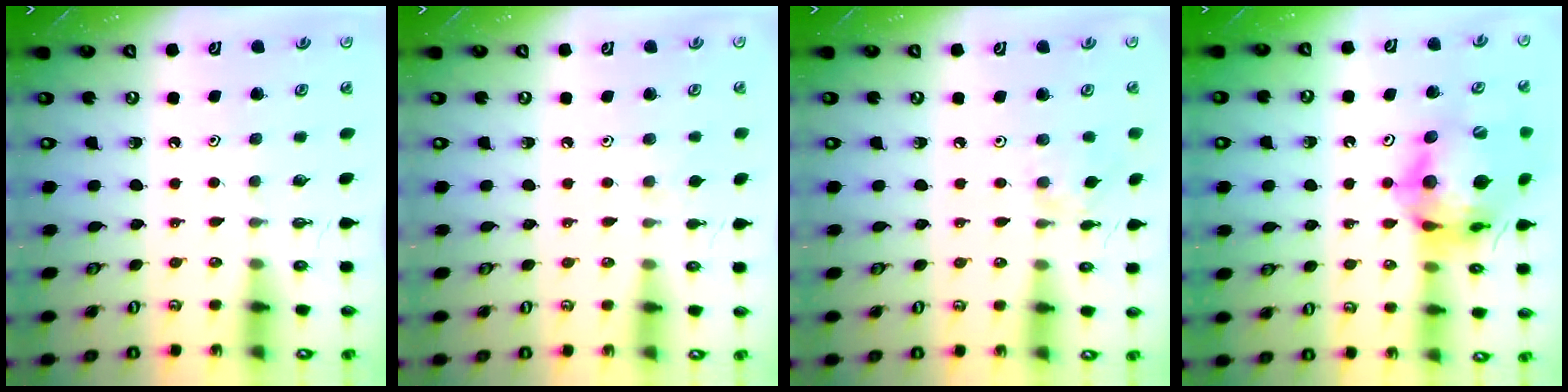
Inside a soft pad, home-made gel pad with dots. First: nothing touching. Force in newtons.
{"total": 2.7, "press": 2.6, "slide": 0.5}
{"total": 2.8, "press": 2.7, "slide": 0.5}
{"total": 18.5, "press": 18.4, "slide": 2.1}